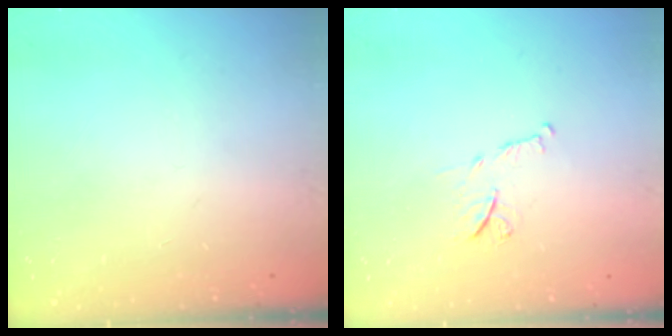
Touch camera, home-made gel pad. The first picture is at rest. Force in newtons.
{"total": 7.5, "press": 7.4, "slide": 0.3}